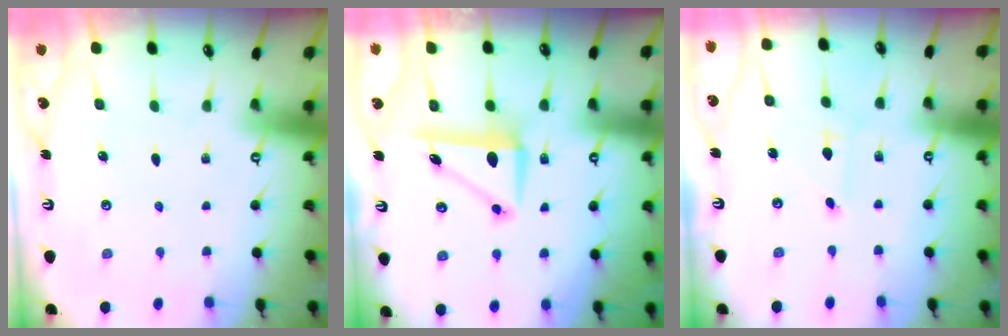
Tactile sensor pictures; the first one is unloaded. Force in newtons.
{"total": 8.6, "press": 8.6, "slide": 0.7}
{"total": 2.2, "press": 2.2, "slide": 0.2}